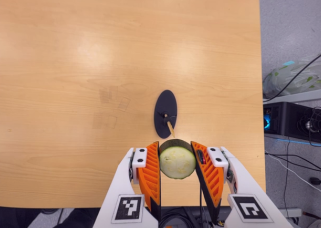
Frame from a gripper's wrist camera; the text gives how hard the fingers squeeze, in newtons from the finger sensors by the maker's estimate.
{"total": 12.0, "left": 12.5, "right": 11.6}